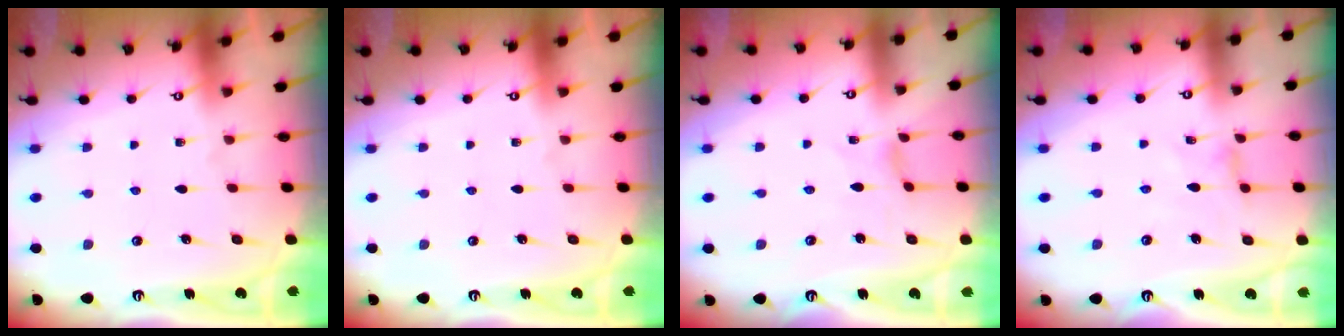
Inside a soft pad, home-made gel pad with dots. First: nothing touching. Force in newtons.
{"total": 0.0}
{"total": 0.6, "press": 0.6, "slide": 0.2}
{"total": 0.8, "press": 0.8, "slide": 0.2}